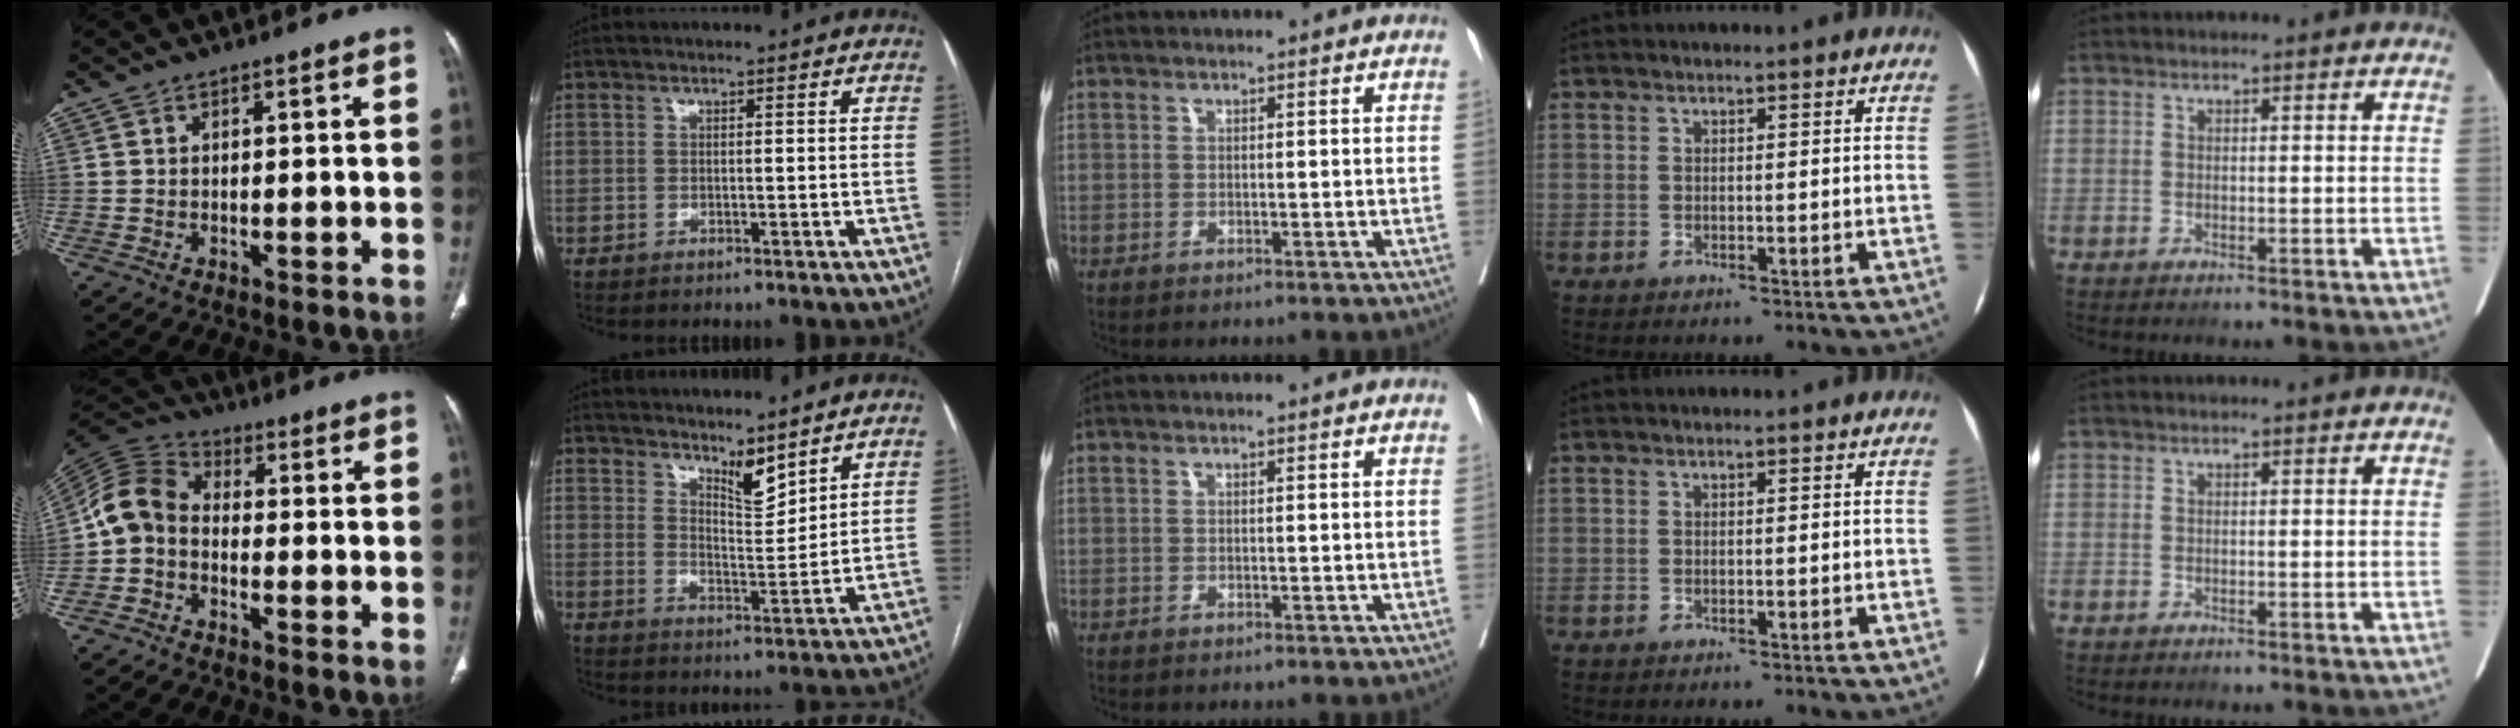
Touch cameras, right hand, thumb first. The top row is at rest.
{"thumb": {"total": 8.0, "force": [-1.8, 6.1, 4.9], "torque": [-0.092, 0.032, -0.056]}, "index": {"total": 5.4, "force": [4.5, 1.3, 2.7], "torque": [-0.048, -0.011, 0.083]}}